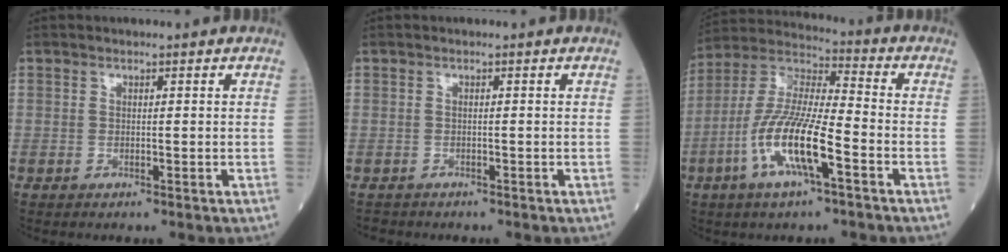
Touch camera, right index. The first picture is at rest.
{"total": 1.3, "force": [-1.1, 0.7, -0.2], "torque": [-0.007, 0.000, -0.021]}
{"total": 13.9, "force": [-5.2, 2.3, 12.7], "torque": [-0.263, -0.004, -0.101]}